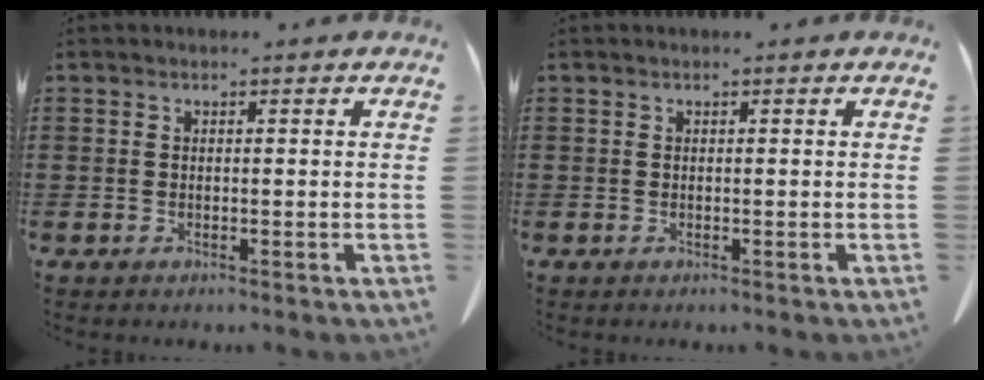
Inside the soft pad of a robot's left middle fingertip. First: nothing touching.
{"total": 0.0}